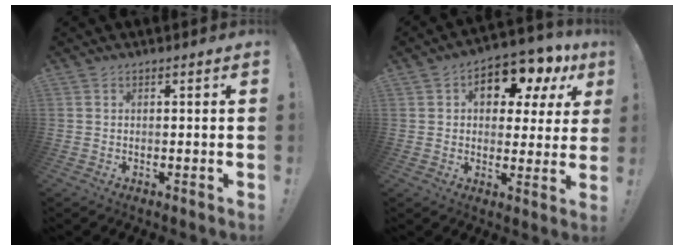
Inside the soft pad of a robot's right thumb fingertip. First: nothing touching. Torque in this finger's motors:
{"motor_torque": [0.77, 2.57, 0.43, -0.07, 0.00]}